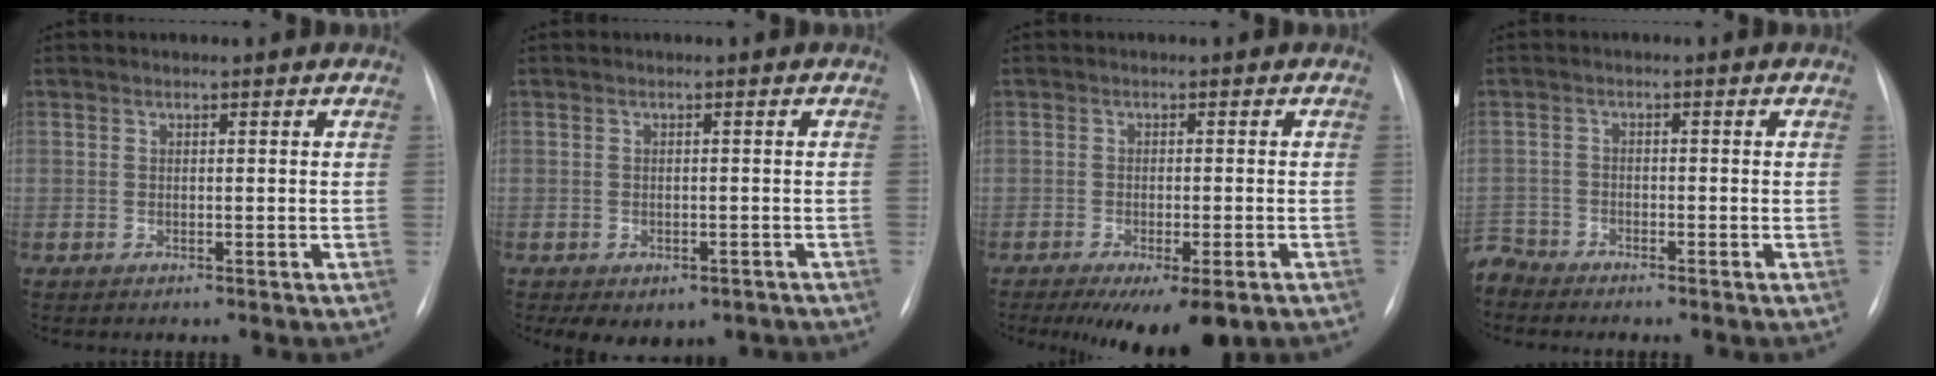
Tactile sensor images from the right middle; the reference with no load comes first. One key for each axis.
{"total": 5.9, "fx": -4.0, "fy": 3.6, "fz": 2.4, "tx": -0.024, "ty": 0.013, "tz": -0.044}
{"total": 8.7, "fx": -5.8, "fy": 2.1, "fz": 6.2, "tx": -0.080, "ty": -0.017, "tz": -0.083}
{"total": 3.3, "fx": -3.2, "fy": 0.5, "fz": -0.5, "tx": 0.014, "ty": -0.010, "tz": -0.062}